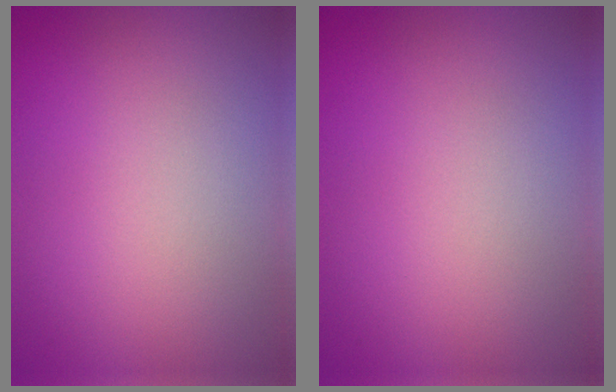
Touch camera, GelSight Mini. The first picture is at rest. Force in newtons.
{"total": 0.0}